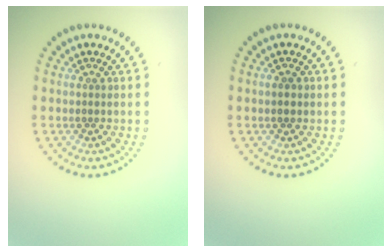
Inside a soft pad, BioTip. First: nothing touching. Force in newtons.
{"total": 1.2, "press": 1.2, "slide": 0.2}